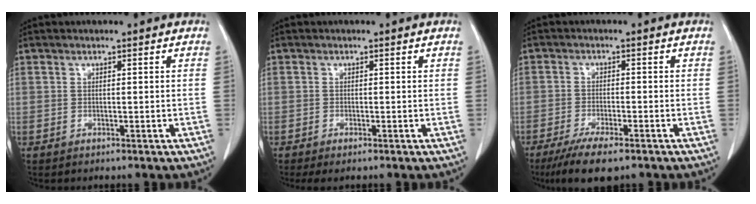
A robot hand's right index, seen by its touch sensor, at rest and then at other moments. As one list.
[{"total": 1.2, "force": [-0.8, 0.3, 0.9], "torque": [-0.017, -0.003, -0.010]}, {"total": 7.5, "force": [-5.4, 1.3, 5.0], "torque": [-0.082, -0.017, -0.086]}]